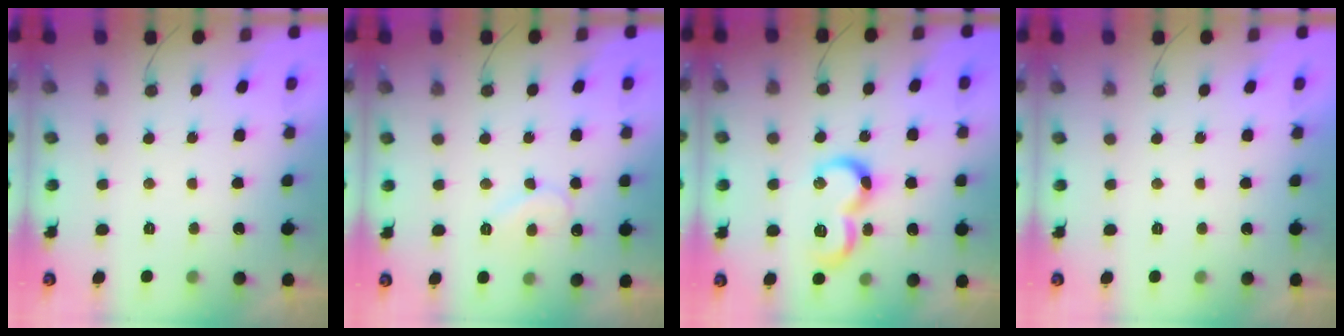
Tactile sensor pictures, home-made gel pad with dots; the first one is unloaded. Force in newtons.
{"total": 8.0, "press": 7.9, "slide": 0.5}
{"total": 12.4, "press": 12.4, "slide": 1.1}
{"total": 1.7, "press": 1.7, "slide": 0.1}